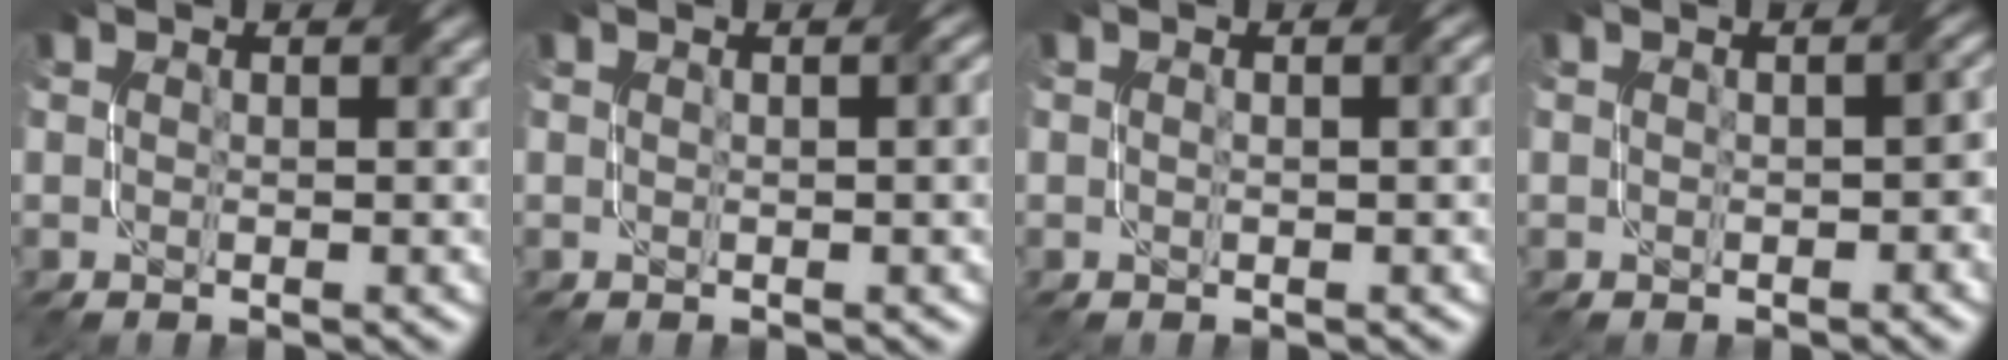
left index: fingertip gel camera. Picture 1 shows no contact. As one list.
[{"total": 2.2, "force": [0.3, 0.6, 2.1], "torque": [-0.019, 0.008, 0.002]}, {"total": 1.7, "force": [0.2, 0.6, 1.6], "torque": [-0.019, 0.003, 0.003]}, {"total": 2.2, "force": [-0.2, 1.2, 1.9], "torque": [-0.023, 0.000, -0.001]}]